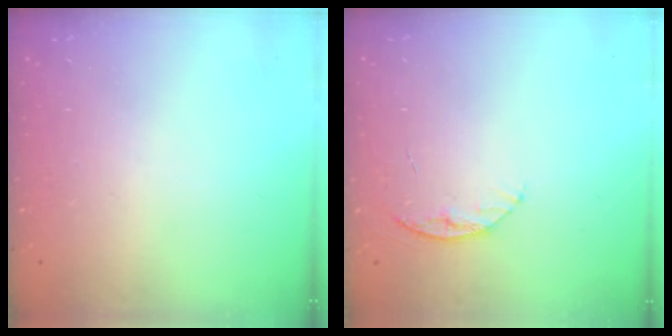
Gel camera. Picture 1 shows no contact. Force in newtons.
{"total": 5.6, "press": 5.6, "slide": 0.6}